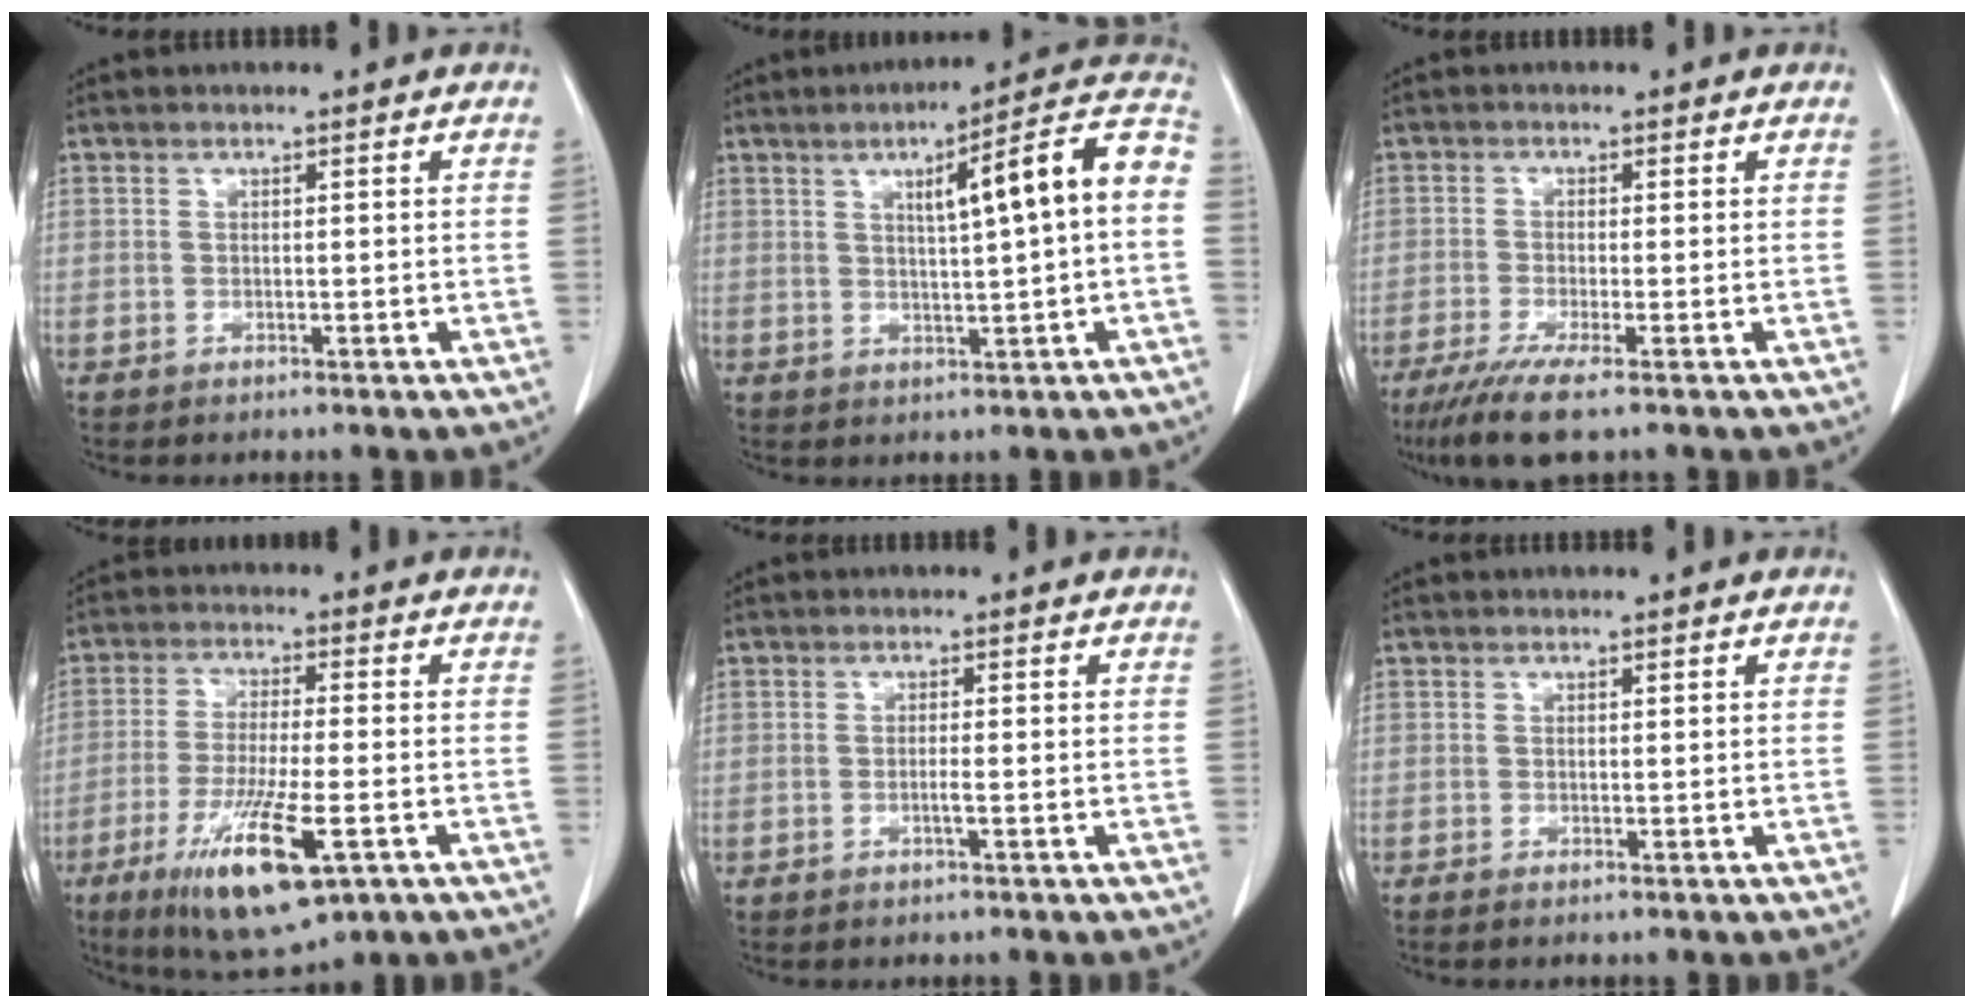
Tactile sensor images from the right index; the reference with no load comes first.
{"total": 12.2, "force": [1.5, 0.5, 12.1], "torque": [-0.166, 0.028, 0.019]}
{"total": 6.3, "force": [-4.3, 0.1, 4.6], "torque": [-0.080, -0.019, -0.075]}
{"total": 14.0, "force": [-6.2, 2.5, 12.3], "torque": [-0.234, -0.034, -0.098]}
{"total": 1.0, "force": [-0.4, -0.2, 0.9], "torque": [-0.014, 0.002, -0.005]}
{"total": 0.0}